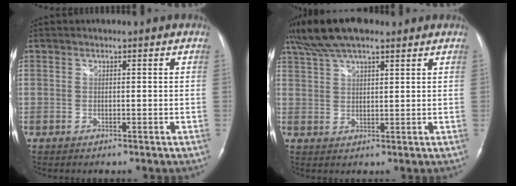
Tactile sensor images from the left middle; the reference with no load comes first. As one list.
[{"total": 11.0, "force": [8.4, 2.8, 6.6], "torque": [-0.130, 0.038, 0.151]}]